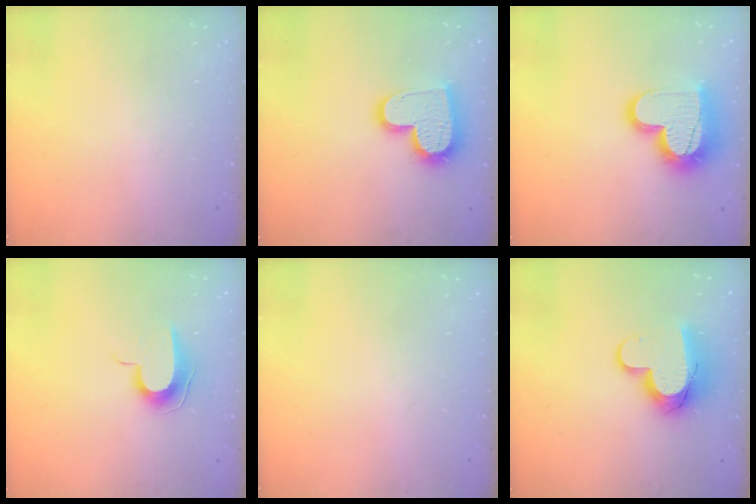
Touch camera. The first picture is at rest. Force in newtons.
{"total": 16.1, "press": 16.0, "slide": 1.2}
{"total": 18.9, "press": 18.9, "slide": 1.4}
{"total": 8.9, "press": 8.9, "slide": 0.8}
{"total": 0.0}
{"total": 12.4, "press": 12.4, "slide": 0.6}